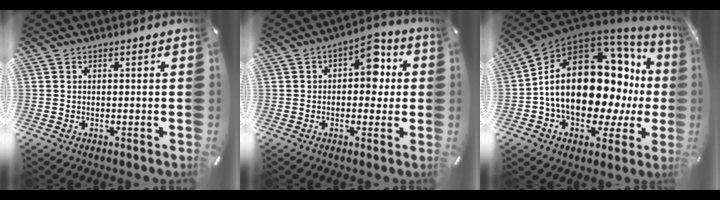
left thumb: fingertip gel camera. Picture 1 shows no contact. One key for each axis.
{"total": 8.5, "fx": 1.6, "fy": 5.6, "fz": 6.2, "tx": -0.067, "ty": -0.008, "tz": 0.019}
{"total": 26.0, "fx": 1.4, "fy": 16.2, "fz": 20.3, "tx": -0.365, "ty": -0.026, "tz": 0.039}